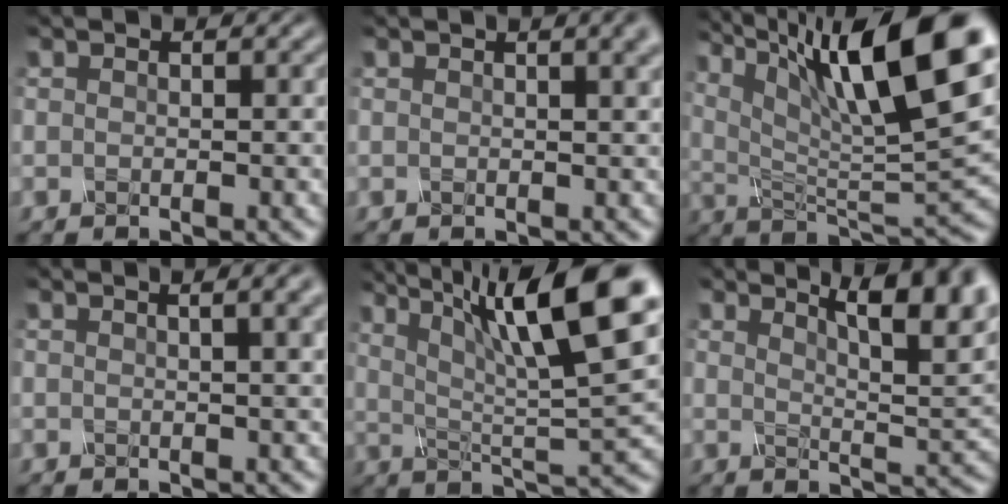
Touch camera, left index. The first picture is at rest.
{"total": 4.5, "force": [2.3, 2.0, 3.3], "torque": [-0.016, 0.026, 0.004]}
{"total": 15.8, "force": [7.8, 4.2, 13.0], "torque": [-0.221, 0.006, 0.136]}
{"total": 5.9, "force": [2.7, 2.5, 4.5], "torque": [-0.029, 0.034, 0.000]}
{"total": 12.9, "force": [5.7, 3.0, 11.1], "torque": [-0.181, 0.015, 0.094]}
{"total": 7.8, "force": [4.4, 2.4, 6.0], "torque": [-0.061, 0.013, 0.056]}